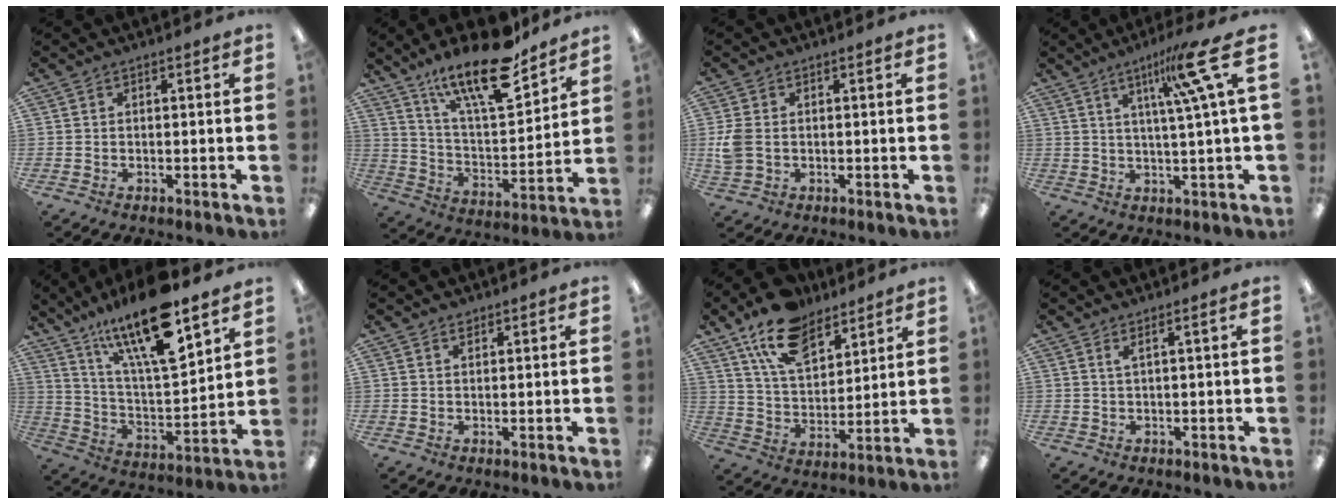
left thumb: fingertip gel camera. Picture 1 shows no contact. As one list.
[{"total": 19.6, "force": [14.9, 5.5, 11.5], "torque": [-0.202, -0.091, 0.250]}, {"total": 4.9, "force": [0.1, 3.6, 3.3], "torque": [-0.081, 0.002, 0.000]}, {"total": 13.6, "force": [5.6, 1.1, 12.3], "torque": [-0.195, -0.016, 0.076]}, {"total": 21.2, "force": [15.1, 5.0, 14.0], "torque": [-0.252, -0.089, 0.251]}, {"total": 1.1, "force": [1.0, 0.4, 0.3], "torque": [-0.007, -0.001, 0.019]}, {"total": 15.2, "force": [10.6, 7.7, 7.6], "torque": [-0.147, -0.041, 0.196]}, {"total": 1.5, "force": [0.8, -0.2, 1.3], "torque": [-0.026, -0.003, 0.013]}]